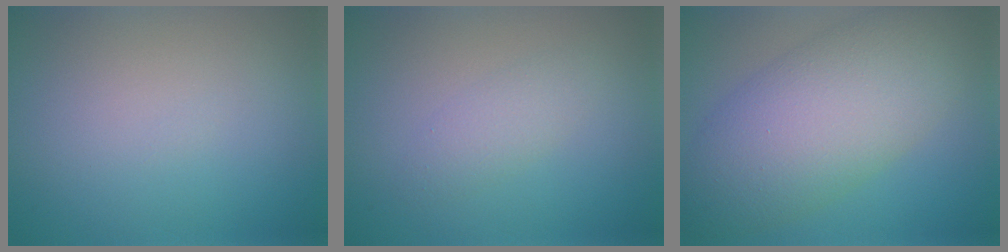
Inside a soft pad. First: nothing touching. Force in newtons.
{"total": 1.8, "press": 1.8, "slide": 0.1}
{"total": 9.5, "press": 9.5, "slide": 0.2}